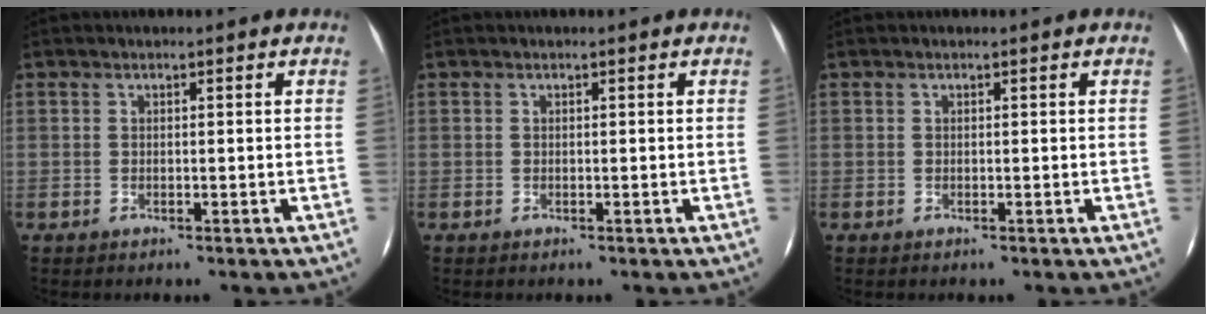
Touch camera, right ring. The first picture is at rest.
{"total": 0.0}
{"total": 0.0}